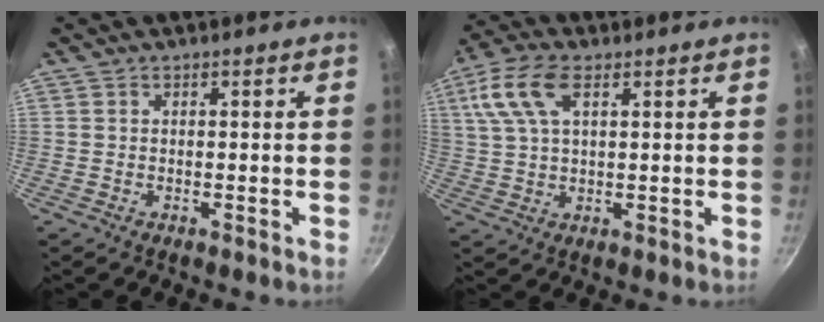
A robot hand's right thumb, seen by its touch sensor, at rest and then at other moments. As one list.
[{"total": 10.1, "force": [3.9, 5.0, 7.8], "torque": [-0.161, 0.014, 0.074]}]